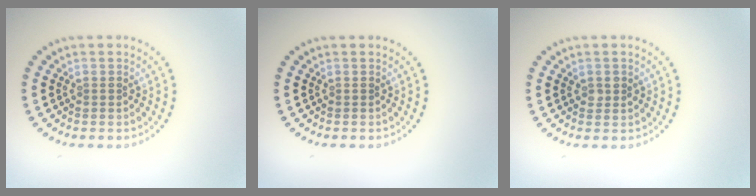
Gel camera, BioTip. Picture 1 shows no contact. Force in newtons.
{"total": 0.0}
{"total": 1.0, "press": 1.0, "slide": 0.1}